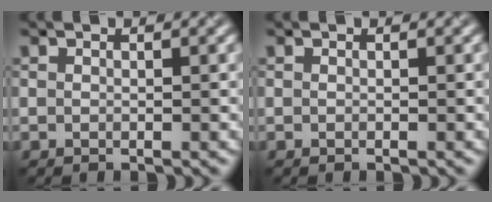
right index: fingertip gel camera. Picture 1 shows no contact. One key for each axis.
{"total": 0.0}